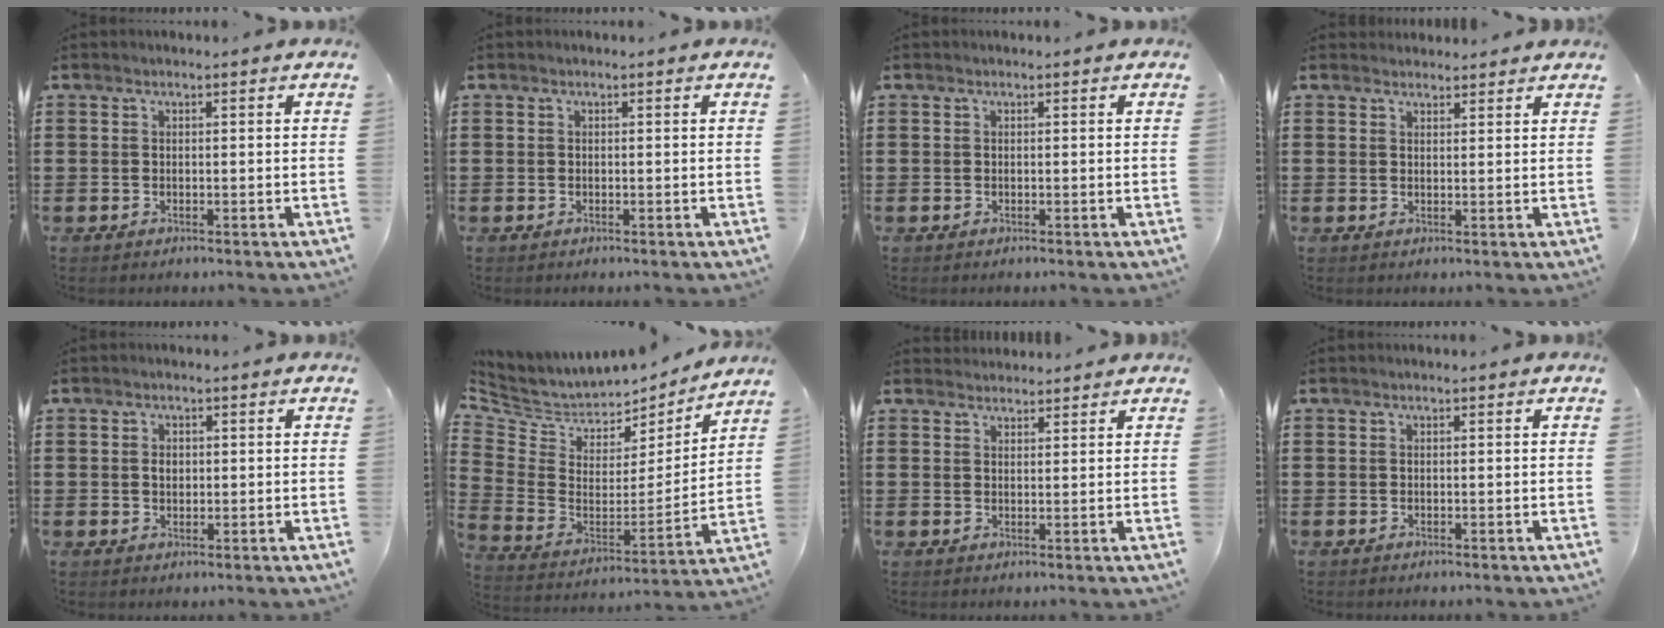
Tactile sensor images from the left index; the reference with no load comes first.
{"total": 0.0}
{"total": 0.0}
{"total": 2.0, "force": [1.9, 0.5, 0.0], "torque": [-0.005, 0.001, 0.038]}
{"total": 1.6, "force": [0.3, 1.1, 1.1], "torque": [-0.024, 0.007, 0.006]}
{"total": 4.6, "force": [3.8, 2.6, 0.5], "torque": [-0.042, -0.043, 0.065]}
{"total": 2.0, "force": [2.0, 0.3, -0.2], "torque": [-0.002, -0.001, 0.040]}
{"total": 0.0}